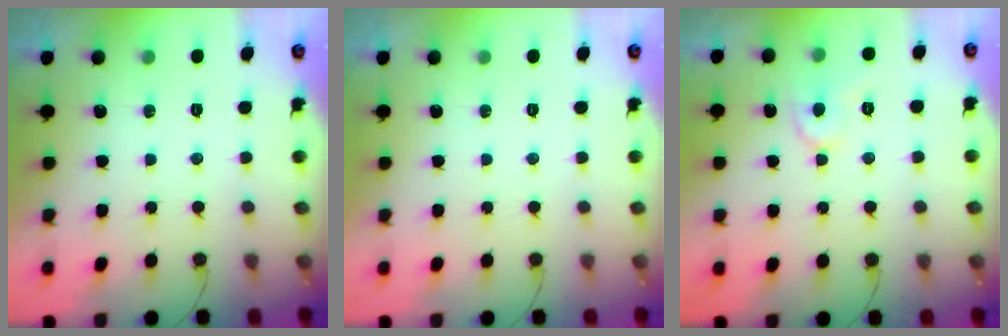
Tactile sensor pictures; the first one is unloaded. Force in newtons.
{"total": 0.0}
{"total": 6.0, "press": 6.0, "slide": 0.6}